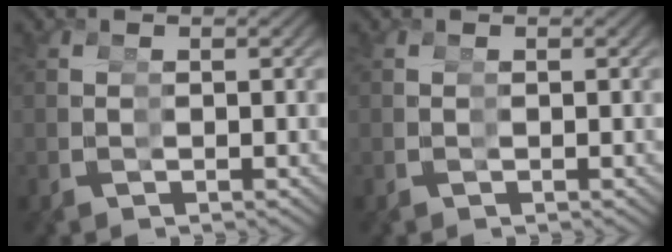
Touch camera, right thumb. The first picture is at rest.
{"total": 0.0}